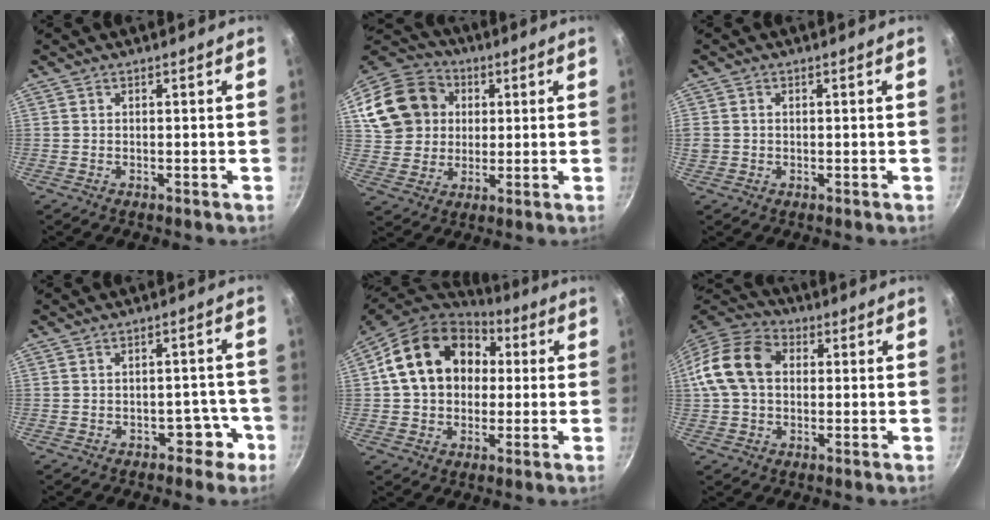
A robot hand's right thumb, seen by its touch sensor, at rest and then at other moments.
{"total": 17.9, "force": [4.6, 15.2, 8.1], "torque": [-0.154, 0.029, 0.089]}
{"total": 2.4, "force": [0.0, 2.2, 1.0], "torque": [-0.019, 0.004, 0.001]}
{"total": 4.4, "force": [-2.4, 3.1, 2.2], "torque": [0.005, 0.041, -0.015]}
{"total": 19.0, "force": [3.7, 14.8, 11.3], "torque": [-0.175, 0.032, 0.054]}
{"total": 14.4, "force": [1.8, 10.6, 9.6], "torque": [-0.167, 0.030, 0.015]}